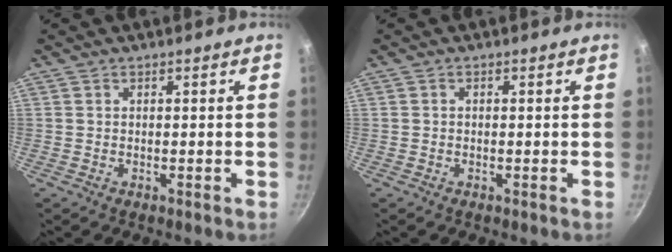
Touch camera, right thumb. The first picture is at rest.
{"total": 0.0}